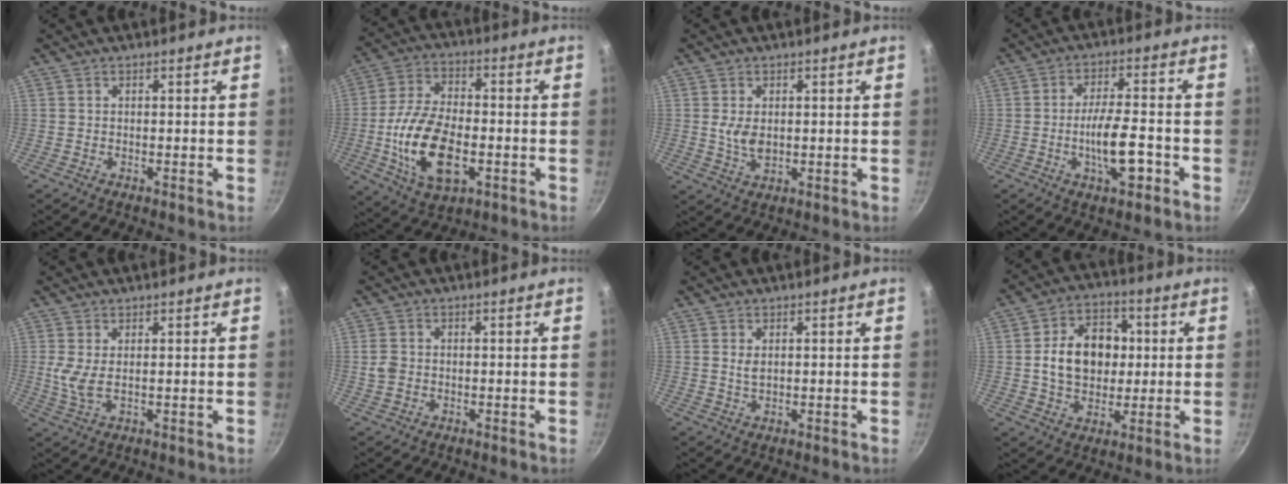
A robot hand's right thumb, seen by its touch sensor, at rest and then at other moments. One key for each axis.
{"total": 16.9, "fx": -3.6, "fy": 9.3, "fz": 13.7, "tx": -0.249, "ty": 0.019, "tz": -0.064}
{"total": 4.8, "fx": 0.5, "fy": 2.9, "fz": 3.7, "tx": -0.067, "ty": -0.011, "tz": 0.013}
{"total": 10.0, "fx": -3.3, "fy": 3.4, "fz": 8.8, "tx": -0.139, "ty": 0.020, "tz": -0.057}
{"total": 4.2, "fx": 0.7, "fy": 1.7, "fz": 3.8, "tx": -0.082, "ty": -0.006, "tz": 0.020}
{"total": 3.0, "fx": -0.3, "fy": 2.5, "fz": 1.6, "tx": -0.026, "ty": 0.005, "tz": -0.006}
{"total": 2.2, "fx": 0.5, "fy": 1.3, "fz": 1.6, "tx": -0.027, "ty": -0.002, "tz": 0.010}
{"total": 14.2, "fx": 1.3, "fy": 10.7, "fz": 9.3, "tx": -0.112, "ty": 0.016, "tz": 0.016}